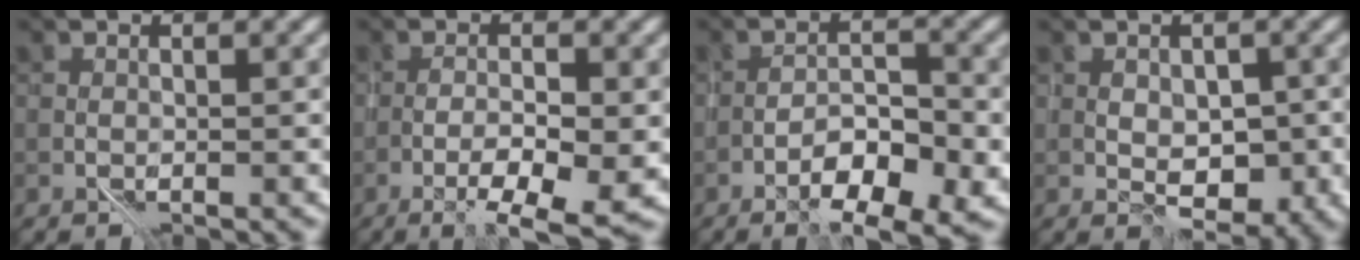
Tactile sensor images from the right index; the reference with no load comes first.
{"total": 3.9, "force": [-1.5, 0.5, 3.5], "torque": [-0.056, -0.001, -0.023]}
{"total": 4.7, "force": [-2.6, 1.6, 3.6], "torque": [-0.050, 0.007, -0.044]}
{"total": 3.2, "force": [0.0, 1.9, 2.5], "torque": [-0.032, -0.003, 0.002]}